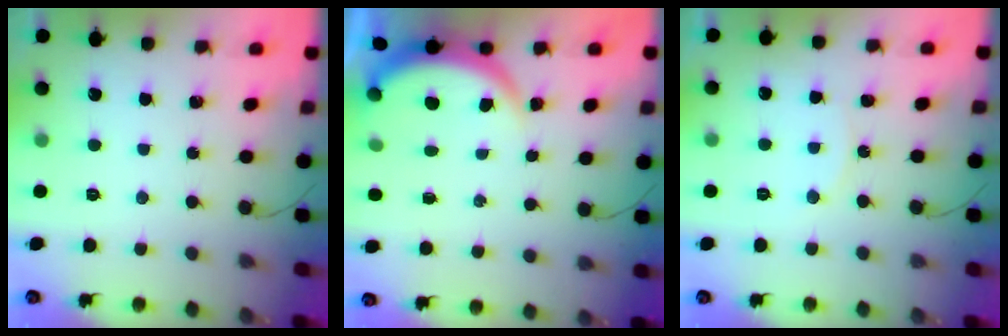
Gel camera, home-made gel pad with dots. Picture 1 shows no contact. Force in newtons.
{"total": 3.9, "press": 3.9, "slide": 0.2}
{"total": 5.8, "press": 5.8, "slide": 0.6}